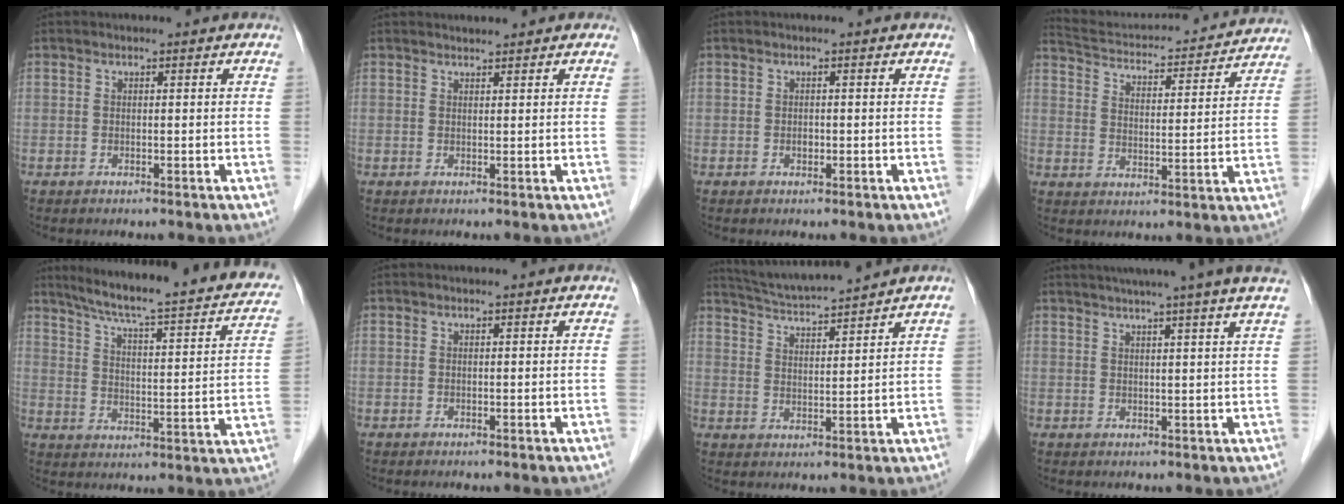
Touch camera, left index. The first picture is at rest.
{"total": 1.6, "force": [1.5, 0.2, 0.5], "torque": [-0.009, 0.012, 0.025]}
{"total": 0.6, "force": [-0.2, 0.5, 0.4], "torque": [-0.007, 0.002, -0.004]}
{"total": 20.3, "force": [19.3, 3.5, 5.1], "torque": [-0.086, -0.006, 0.261]}
{"total": 25.7, "force": [21.1, 3.2, 14.3], "torque": [-0.207, -0.013, 0.266]}
{"total": 0.0}
{"total": 8.9, "force": [8.3, -1.2, 2.9], "torque": [-0.058, 0.012, 0.148]}
{"total": 12.0, "force": [9.7, -1.8, 6.8], "torque": [-0.101, 0.008, 0.112]}